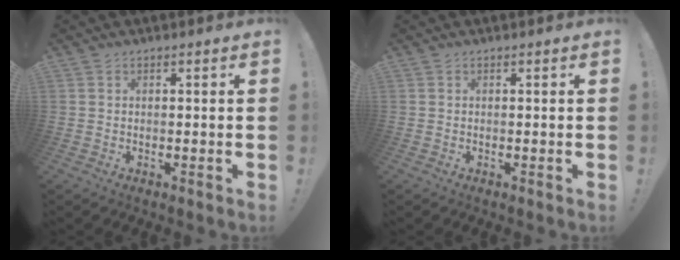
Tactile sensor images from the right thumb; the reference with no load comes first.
{"total": 0.0}